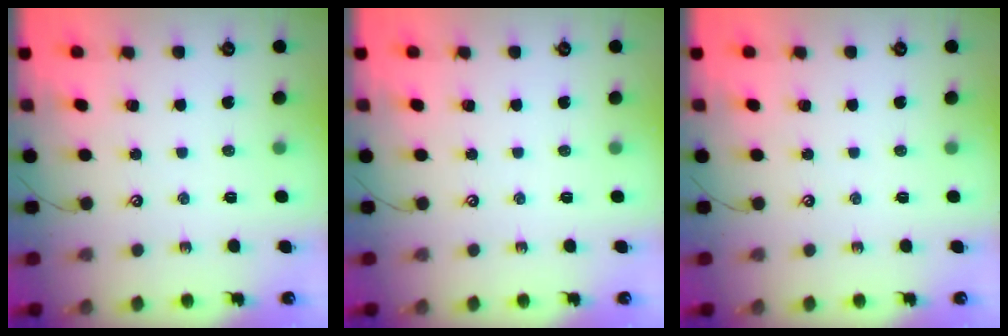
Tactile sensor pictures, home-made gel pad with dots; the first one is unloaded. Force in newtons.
{"total": 0.0}
{"total": 0.0}